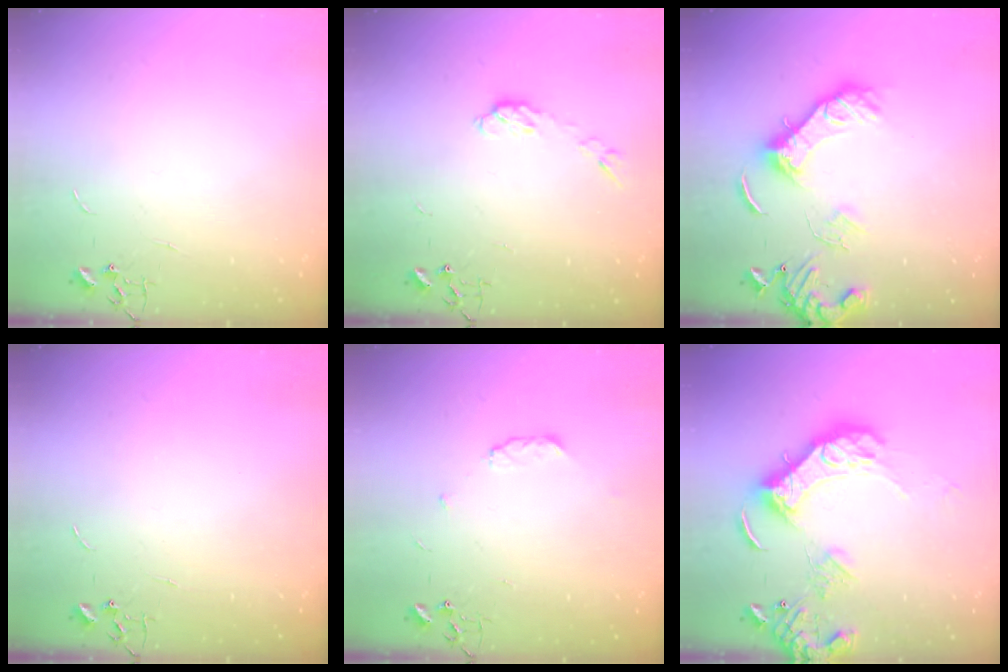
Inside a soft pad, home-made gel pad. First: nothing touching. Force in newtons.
{"total": 4.5, "press": 4.5, "slide": 0.7}
{"total": 14.6, "press": 14.5, "slide": 1.2}
{"total": 0.0}
{"total": 5.0, "press": 4.9, "slide": 0.6}
{"total": 18.3, "press": 18.2, "slide": 2.0}